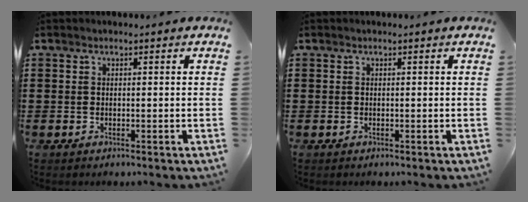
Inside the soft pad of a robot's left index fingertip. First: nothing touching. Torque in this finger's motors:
{"motor_torque": [0.00, 0.00, 0.00, 0.00]}